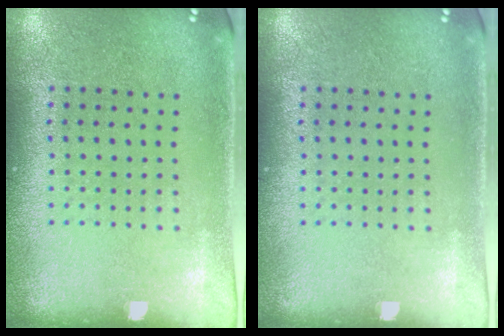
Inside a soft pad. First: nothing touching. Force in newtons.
{"total": 0.0}